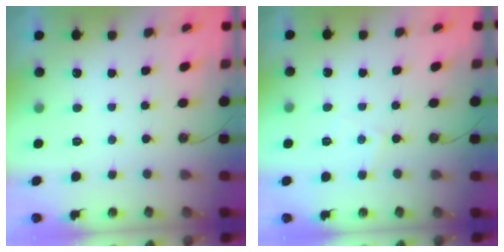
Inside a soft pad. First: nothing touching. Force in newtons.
{"total": 4.0, "press": 3.9, "slide": 0.6}